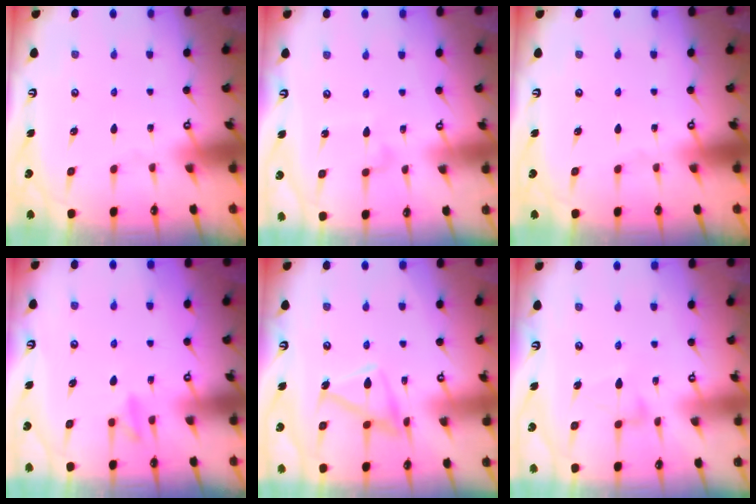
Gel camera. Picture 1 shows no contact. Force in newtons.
{"total": 5.8, "press": 5.8, "slide": 0.4}
{"total": 0.0}
{"total": 9.2, "press": 9.2, "slide": 0.8}
{"total": 13.3, "press": 13.3, "slide": 0.9}
{"total": 3.9, "press": 3.9, "slide": 0.2}